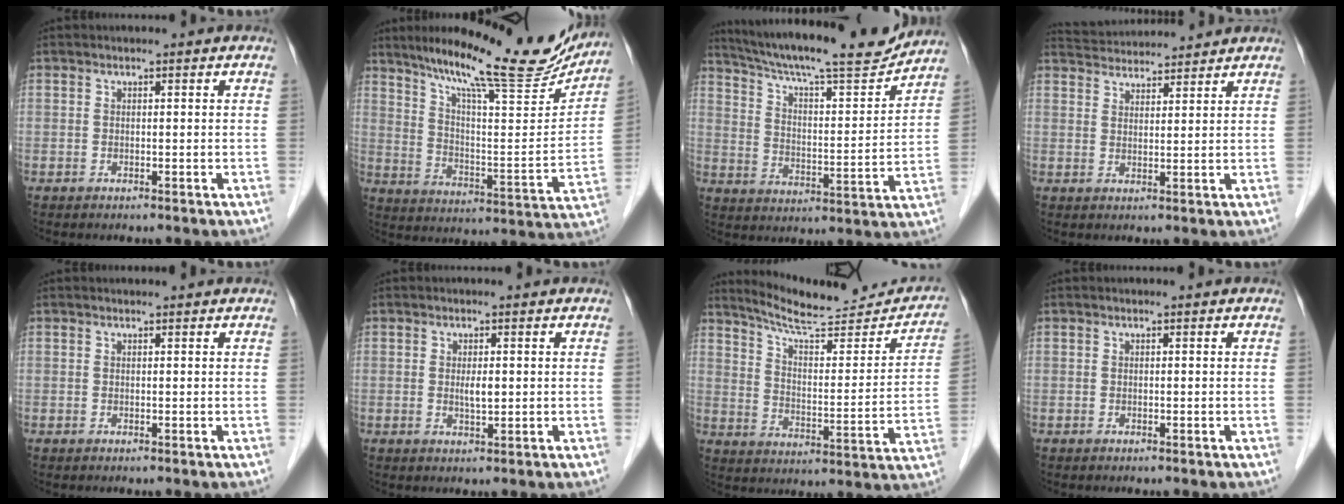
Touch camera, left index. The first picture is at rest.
{"total": 22.3, "force": [18.6, 2.6, 12.0], "torque": [-0.194, -0.018, 0.269]}
{"total": 19.5, "force": [17.7, 1.3, 7.9], "torque": [-0.140, -0.012, 0.265]}
{"total": 8.5, "force": [8.4, 0.6, 1.4], "torque": [-0.033, 0.033, 0.131]}
{"total": 1.1, "force": [1.1, -0.1, 0.2], "torque": [-0.008, 0.006, 0.016]}
{"total": 1.8, "force": [0.3, 0.5, 1.7], "torque": [-0.033, -0.003, 0.007]}
{"total": 18.6, "force": [17.2, 2.4, 6.5], "torque": [-0.092, -0.031, 0.239]}
{"total": 0.0}